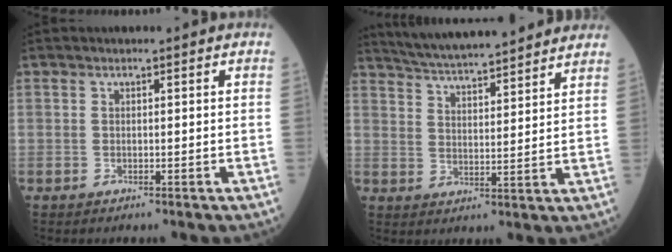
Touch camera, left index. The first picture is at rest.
{"total": 17.4, "force": [15.6, 1.7, 7.4], "torque": [-0.121, 0.020, 0.229]}